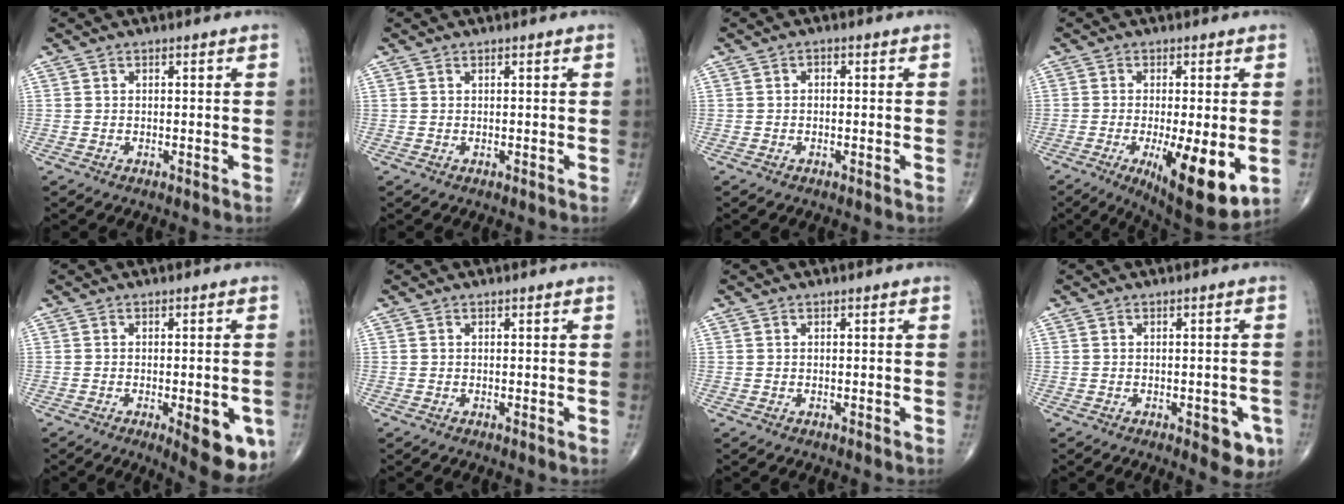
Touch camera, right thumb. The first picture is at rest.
{"total": 0.0}
{"total": 0.9, "force": [-0.1, 0.7, 0.6], "torque": [-0.003, 0.003, -0.005]}
{"total": 13.7, "force": [-3.5, 3.8, 12.7], "torque": [-0.187, -0.027, -0.043]}
{"total": 10.4, "force": [-3.6, 3.5, 9.1], "torque": [-0.093, -0.007, -0.037]}
{"total": 0.0}
{"total": 0.0}
{"total": 5.3, "force": [-2.2, 2.4, 4.2], "torque": [-0.030, 0.004, -0.021]}